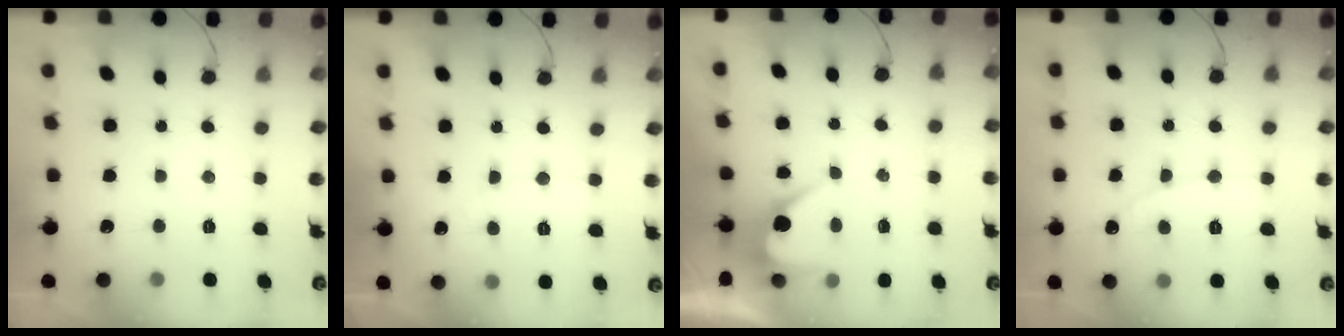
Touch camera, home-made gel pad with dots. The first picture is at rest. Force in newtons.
{"total": 2.5, "press": 2.5, "slide": 0.2}
{"total": 5.6, "press": 5.6, "slide": 0.4}
{"total": 6.4, "press": 6.4, "slide": 0.4}